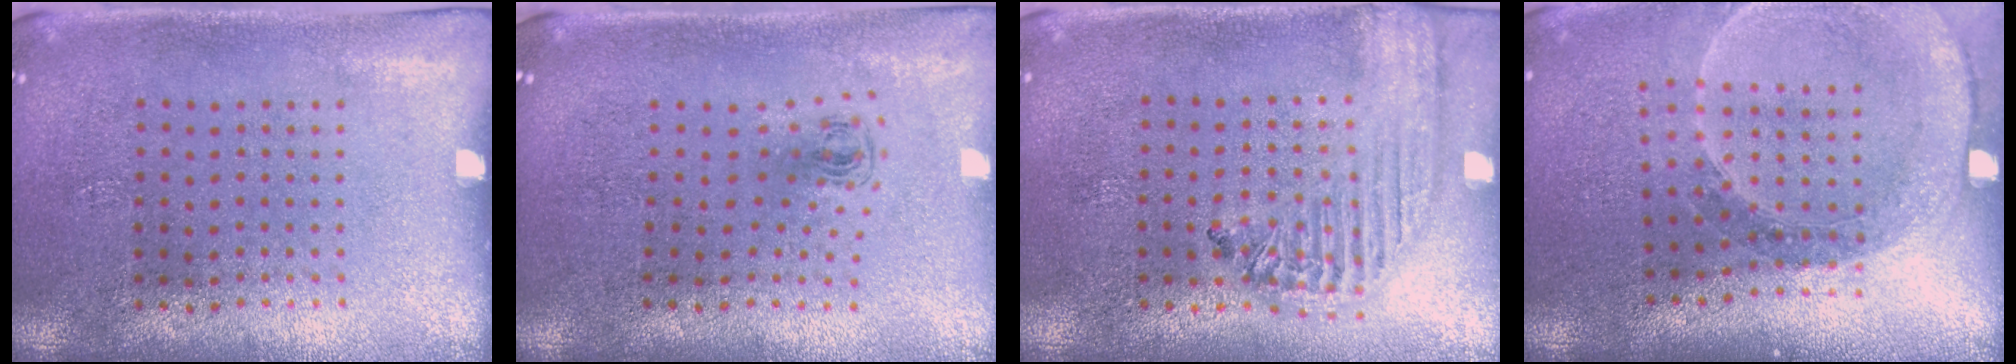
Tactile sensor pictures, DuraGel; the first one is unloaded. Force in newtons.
{"total": 0.6, "press": 0.3, "slide": 0.5}
{"total": 1.8, "press": 1.7, "slide": 0.7}
{"total": 1.5, "press": 1.5, "slide": 0.1}